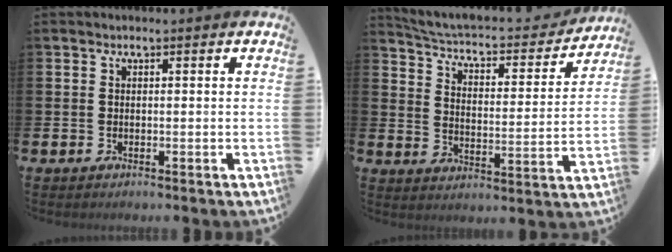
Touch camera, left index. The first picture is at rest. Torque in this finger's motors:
{"motor_torque": [0.99, -1.15, 0.07, 0.05]}